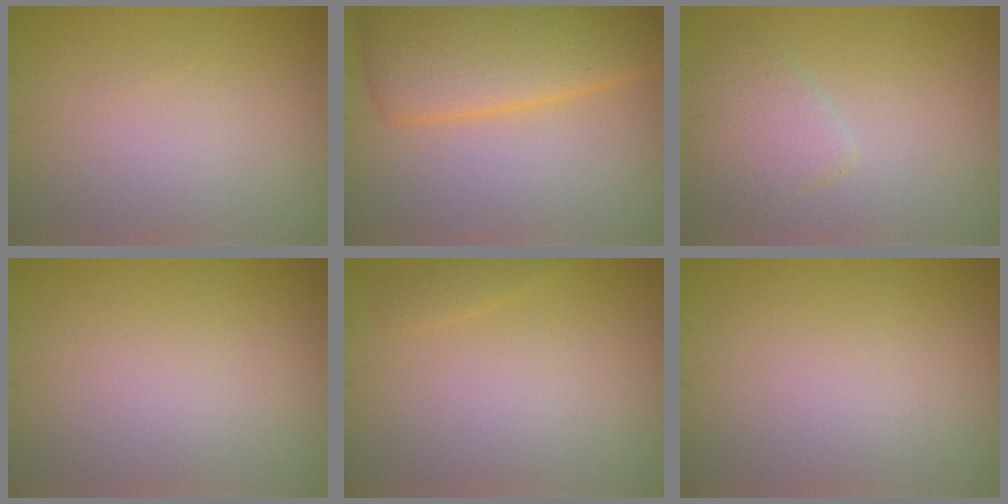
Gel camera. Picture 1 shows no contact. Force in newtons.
{"total": 8.5, "press": 8.5, "slide": 0.2}
{"total": 3.0, "press": 3.0, "slide": 0.2}
{"total": 0.0}
{"total": 0.9, "press": 0.9, "slide": 0.1}
{"total": 0.0}